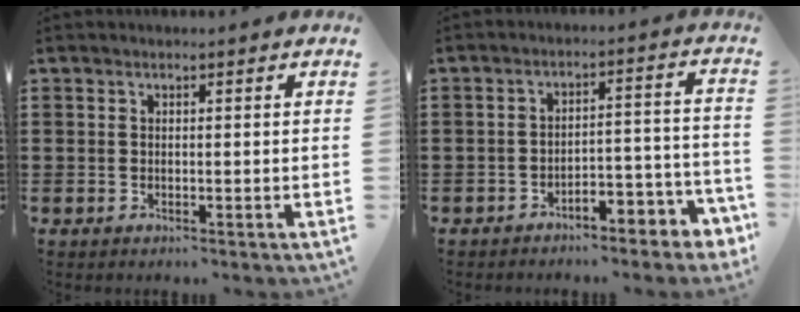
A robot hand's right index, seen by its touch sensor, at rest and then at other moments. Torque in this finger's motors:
{"motor_torque": [0.68, -0.50, 0.11, 0.06]}